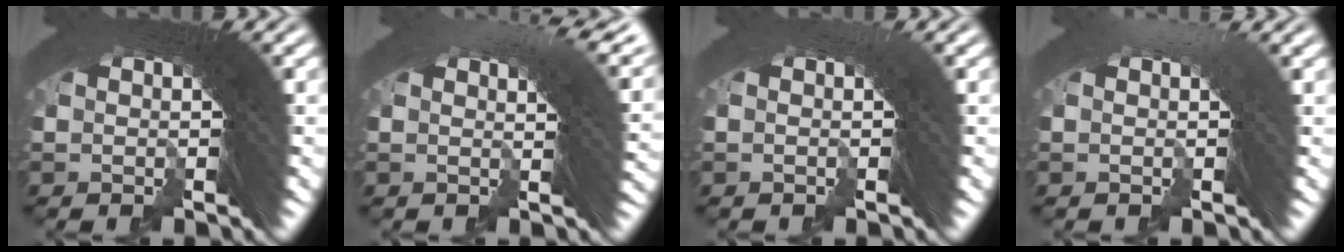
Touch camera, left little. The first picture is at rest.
{"total": 6.1, "force": [2.9, 1.3, 5.2], "torque": [-0.037, 0.022, 0.031]}
{"total": 0.6, "force": [-0.5, -0.2, 0.2], "torque": [0.003, 0.015, -0.017]}
{"total": 0.9, "force": [0.4, 0.0, 0.8], "torque": [0.010, 0.024, -0.006]}